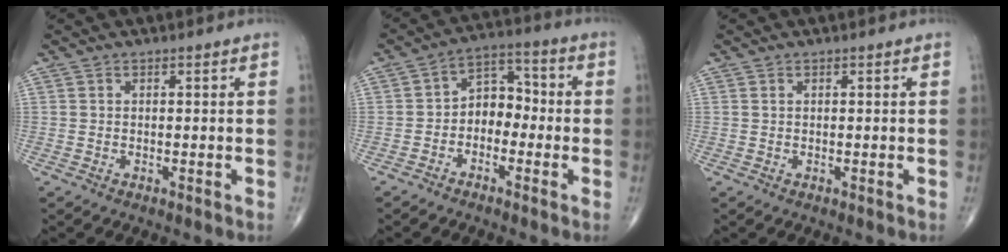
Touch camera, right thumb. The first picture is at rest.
{"total": 6.9, "force": [-1.5, 5.0, 4.5], "torque": [-0.042, 0.038, -0.043]}
{"total": 0.0}